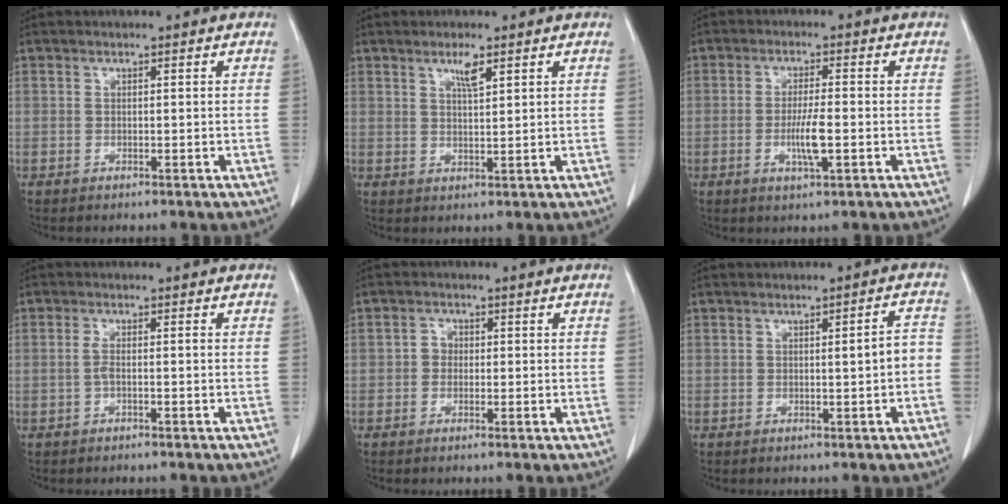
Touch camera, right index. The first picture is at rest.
{"total": 3.0, "force": [1.9, 0.3, 2.3], "torque": [-0.043, -0.002, 0.035]}
{"total": 4.8, "force": [-1.1, 0.5, 4.6], "torque": [-0.089, -0.007, -0.018]}
{"total": 1.5, "force": [-0.3, 0.1, 1.5], "torque": [-0.030, 0.000, -0.007]}
{"total": 1.7, "force": [0.0, 1.6, 0.7], "torque": [-0.006, 0.005, -0.003]}
{"total": 3.1, "force": [-0.4, 0.4, 3.1], "torque": [-0.041, 0.009, -0.004]}